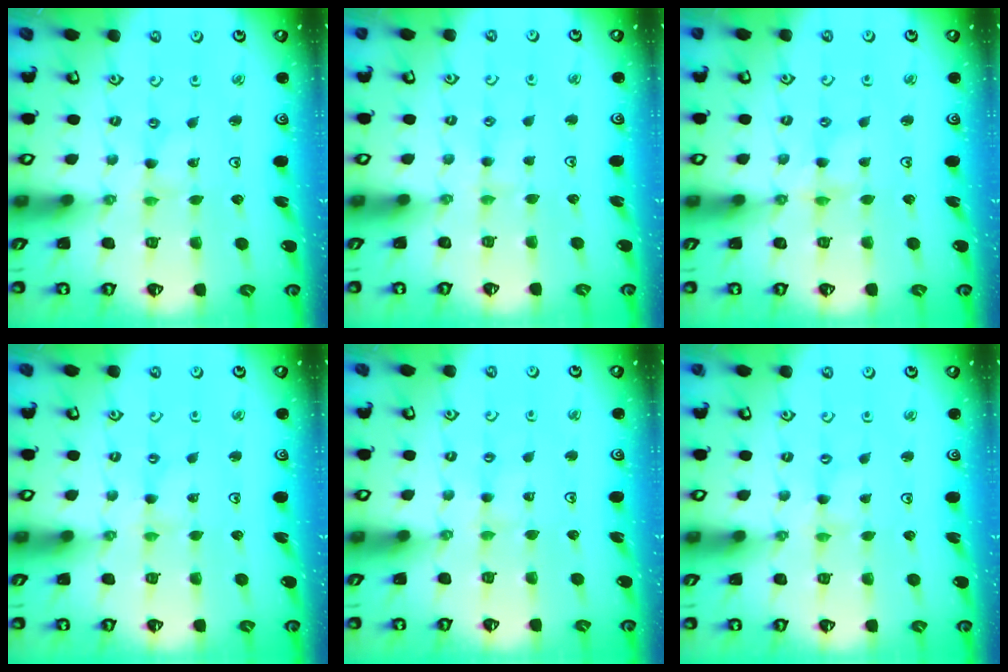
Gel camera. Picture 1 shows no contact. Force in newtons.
{"total": 2.3, "press": 2.3, "slide": 0.4}
{"total": 2.3, "press": 2.2, "slide": 0.4}
{"total": 0.7, "press": 0.7, "slide": 0.2}
{"total": 2.0, "press": 2.0, "slide": 0.3}
{"total": 0.0}